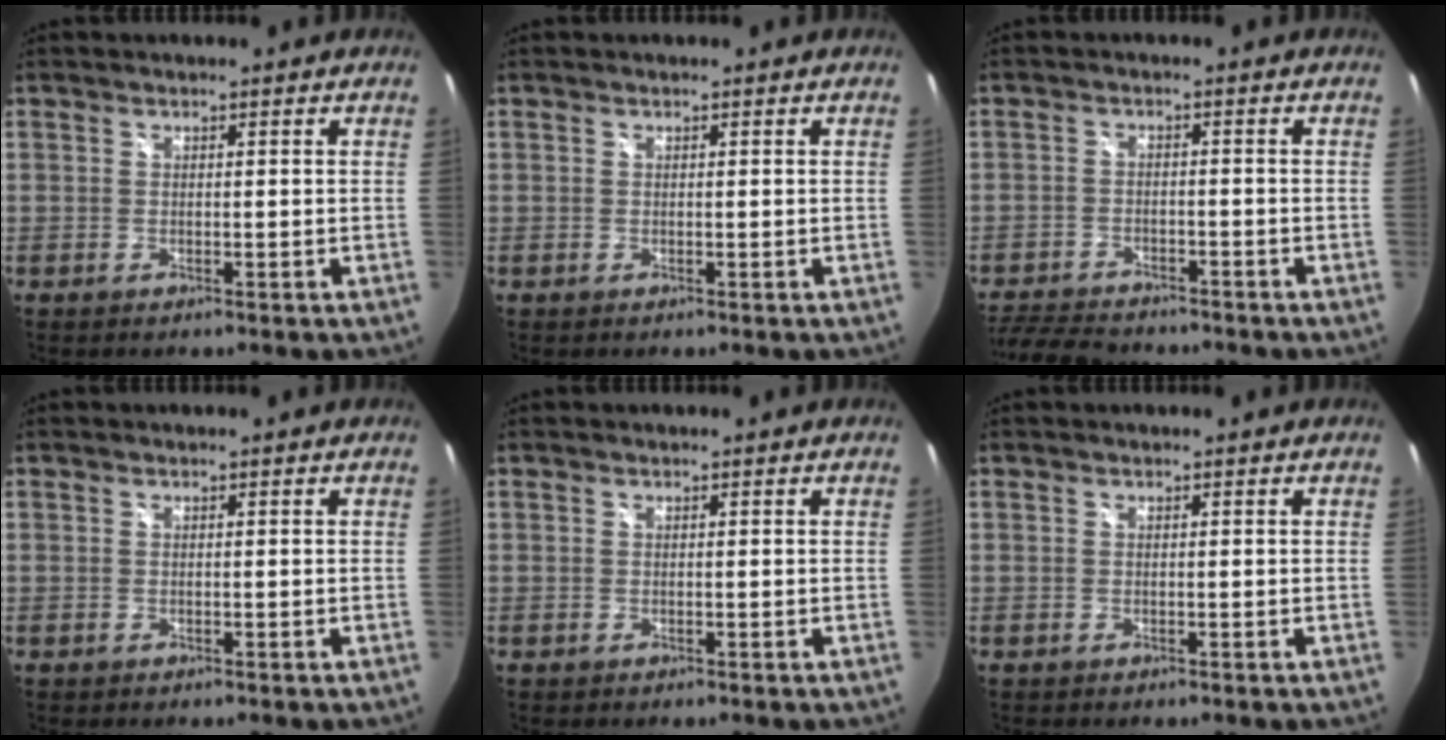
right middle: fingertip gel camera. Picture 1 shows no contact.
{"total": 0.0}
{"total": 10.5, "force": [-9.3, 3.3, 3.6], "torque": [-0.102, -0.012, -0.155]}
{"total": 0.0}
{"total": 0.0}
{"total": 0.0}